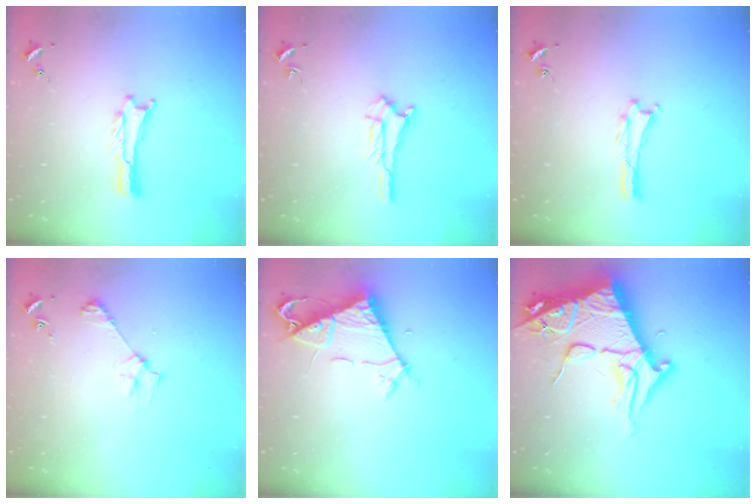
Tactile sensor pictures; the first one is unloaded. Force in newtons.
{"total": 2.3, "press": 2.2, "slide": 0.2}
{"total": 0.0}
{"total": 3.6, "press": 3.6, "slide": 0.3}
{"total": 7.3, "press": 7.3, "slide": 0.3}
{"total": 12.0, "press": 11.9, "slide": 1.4}